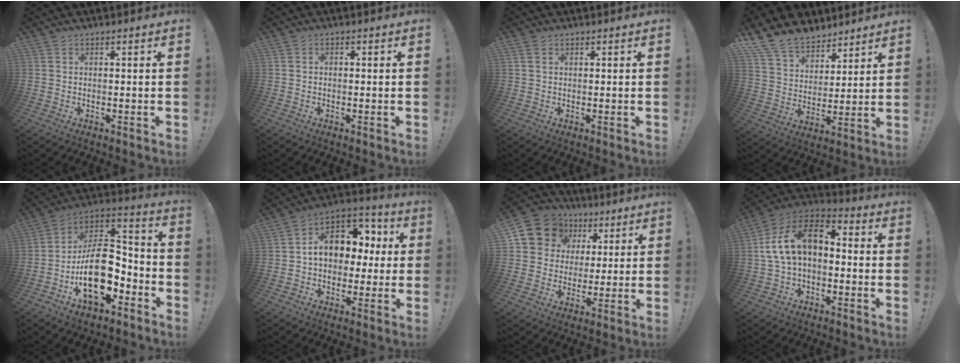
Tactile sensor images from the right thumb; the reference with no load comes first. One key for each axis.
{"total": 0.8, "fx": -0.5, "fy": 0.4, "fz": 0.5, "tx": -0.013, "ty": 0.004, "tz": -0.009}
{"total": 1.4, "fx": 0.7, "fy": 0.9, "fz": 0.8, "tx": -0.014, "ty": 0.002, "tz": 0.013}
{"total": 13.1, "fx": 10.4, "fy": 7.3, "fz": 3.2, "tx": -0.076, "ty": -0.076, "tz": 0.203}
{"total": 20.4, "fx": -5.7, "fy": 12.4, "fz": 15.1, "tx": -0.249, "ty": 0.033, "tz": -0.082}
{"total": 13.2, "fx": 1.9, "fy": 10.2, "fz": 8.1, "tx": -0.117, "ty": 0.002, "tz": 0.045}
{"total": 11.4, "fx": 4.5, "fy": 10.0, "fz": 3.1, "tx": -0.056, "ty": -0.025, "tz": 0.099}
{"total": 14.8, "fx": 1.5, "fy": 9.4, "fz": 11.3, "tx": -0.199, "ty": 0.019, "tz": 0.029}